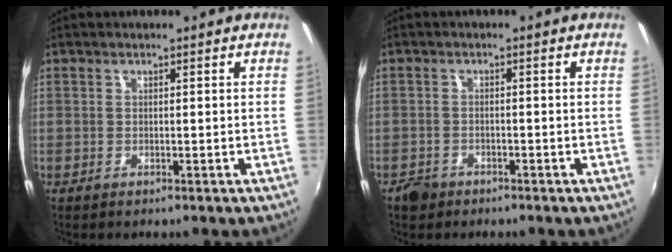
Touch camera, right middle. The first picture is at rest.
{"total": 2.9, "force": [-2.1, 1.9, 0.6], "torque": [-0.020, 0.000, -0.037]}